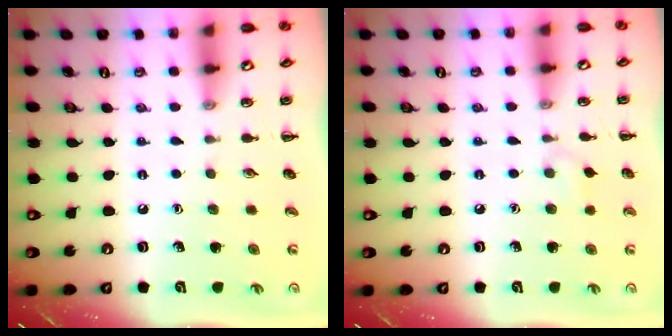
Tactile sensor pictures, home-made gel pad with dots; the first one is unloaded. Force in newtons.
{"total": 4.3, "press": 4.0, "slide": 1.7}